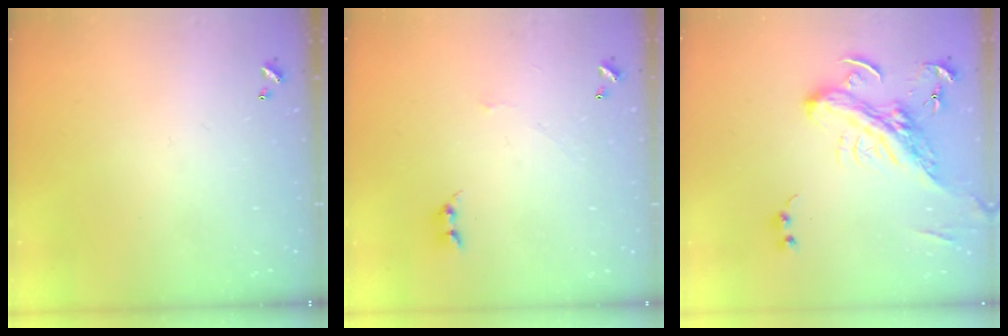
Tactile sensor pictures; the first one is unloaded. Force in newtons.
{"total": 0.9, "press": 0.8, "slide": 0.4}
{"total": 4.5, "press": 4.2, "slide": 1.6}